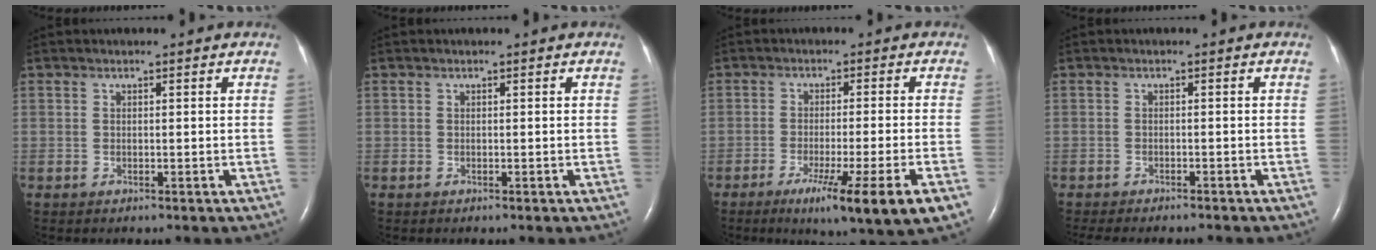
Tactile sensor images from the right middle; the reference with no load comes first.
{"total": 0.0}
{"total": 11.2, "force": [-6.0, -1.0, 9.4], "torque": [-0.141, -0.031, -0.092]}
{"total": 8.9, "force": [-8.1, 1.7, 3.4], "torque": [-0.045, -0.010, -0.107]}